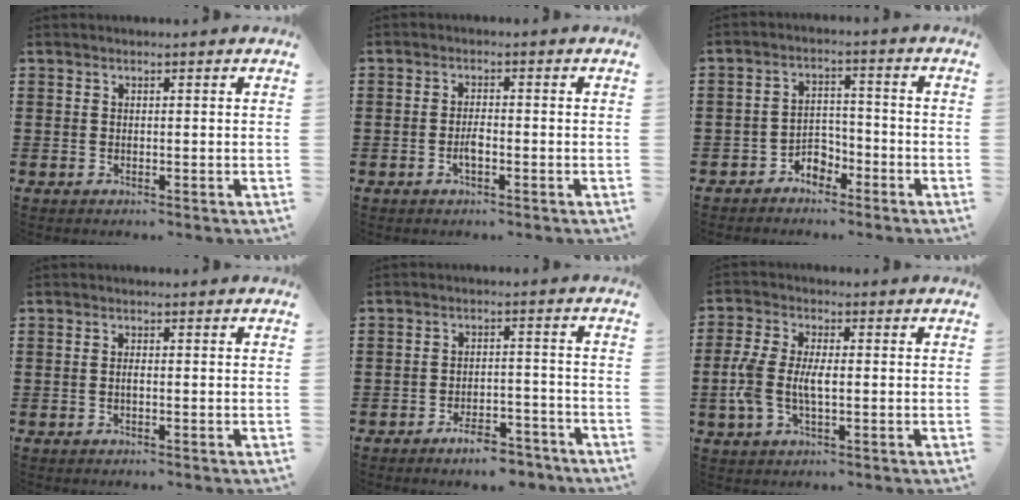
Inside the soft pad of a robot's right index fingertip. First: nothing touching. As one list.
[{"total": 2.3, "force": [-0.9, 0.7, 2.0], "torque": [-0.045, 0.000, -0.019]}, {"total": 3.6, "force": [-2.9, 2.0, 0.9], "torque": [-0.021, 0.011, -0.060]}, {"total": 0.8, "force": [-0.2, 0.2, 0.8], "torque": [-0.014, -0.002, -0.003]}, {"total": 5.3, "force": [-4.7, 1.1, 2.0], "torque": [-0.030, 0.011, -0.087]}, {"total": 6.1, "force": [-0.7, 2.8, 5.3], "torque": [-0.137, -0.009, -0.025]}]